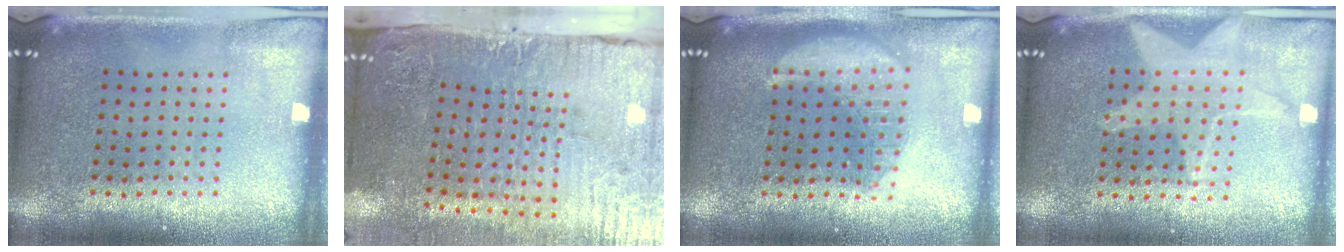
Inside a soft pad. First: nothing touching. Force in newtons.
{"total": 4.9, "press": 4.0, "slide": 2.9}
{"total": 2.1, "press": 2.1, "slide": 0.1}
{"total": 1.2, "press": 1.2, "slide": 0.2}